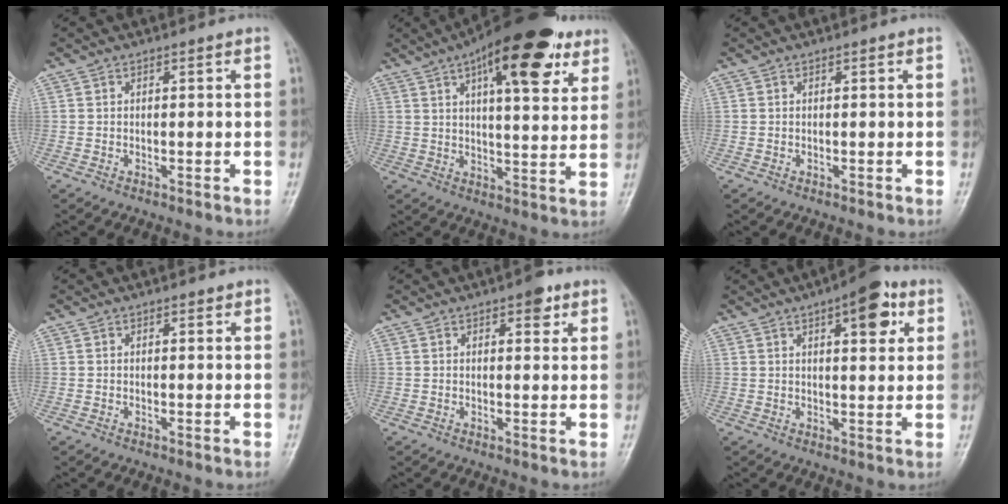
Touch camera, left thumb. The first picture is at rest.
{"total": 20.6, "force": [11.0, 7.5, 15.7], "torque": [-0.205, -0.020, 0.159]}
{"total": 0.0}
{"total": 0.8, "force": [0.6, 0.4, 0.4], "torque": [-0.004, -0.003, 0.005]}
{"total": 3.7, "force": [2.2, 1.7, 2.5], "torque": [-0.020, -0.007, 0.025]}
{"total": 9.1, "force": [4.2, 3.6, 7.2], "torque": [-0.073, -0.011, 0.052]}